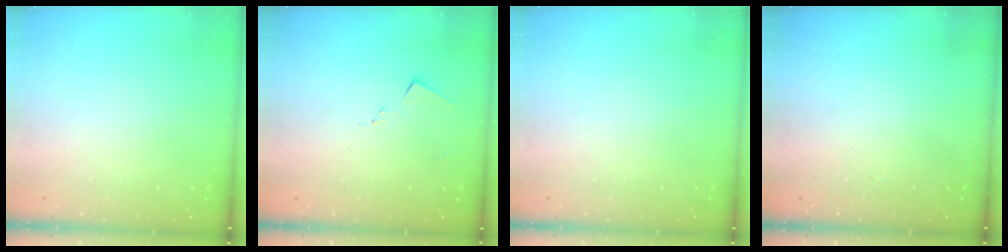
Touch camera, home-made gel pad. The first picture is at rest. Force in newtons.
{"total": 6.5, "press": 6.5, "slide": 0.5}
{"total": 0.0}
{"total": 2.1, "press": 2.1, "slide": 0.4}